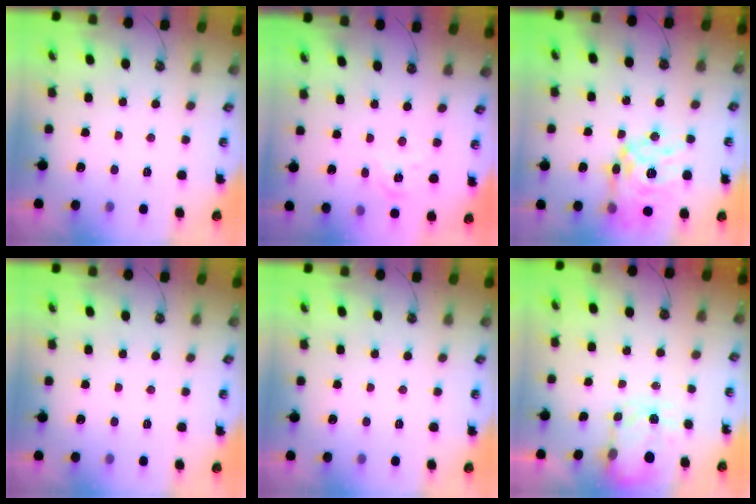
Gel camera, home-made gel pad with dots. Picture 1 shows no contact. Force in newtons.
{"total": 2.7, "press": 2.7, "slide": 0.3}
{"total": 18.6, "press": 18.5, "slide": 1.8}
{"total": 0.0}
{"total": 0.0}
{"total": 3.5, "press": 3.5, "slide": 0.4}